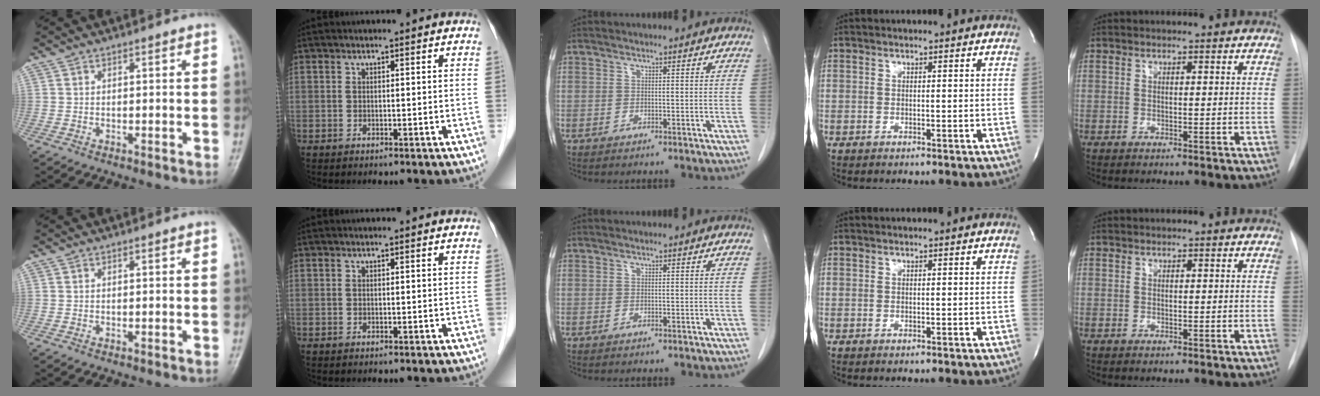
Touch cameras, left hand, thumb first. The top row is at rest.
{}